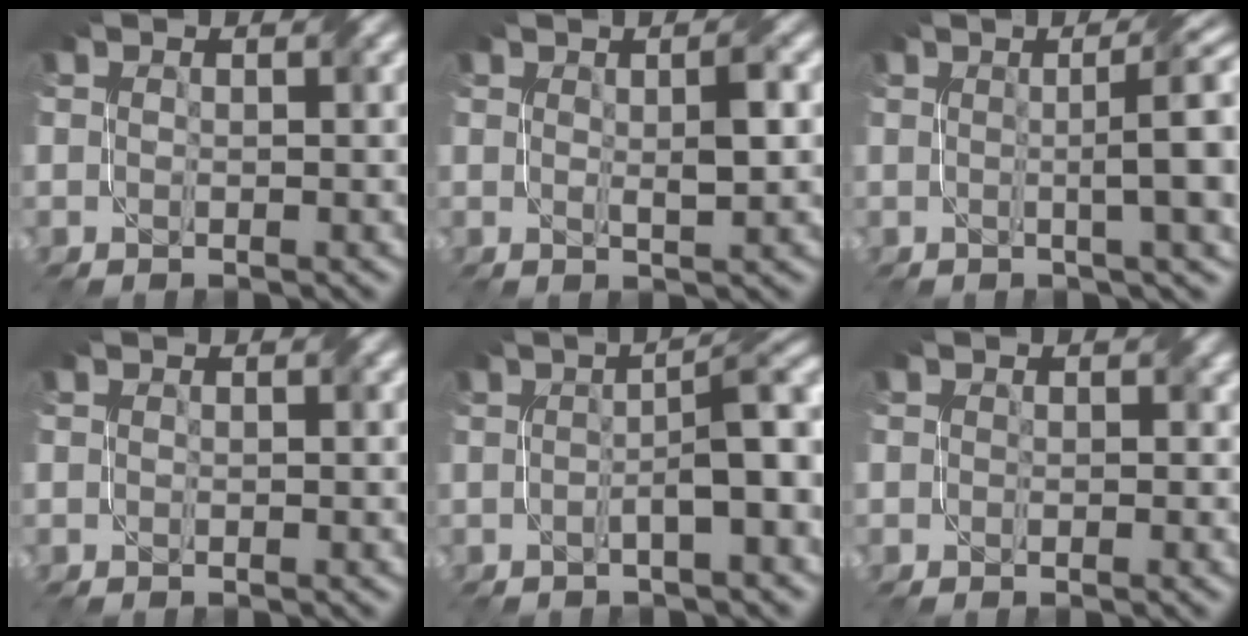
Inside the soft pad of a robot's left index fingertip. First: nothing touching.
{"total": 2.3, "force": [0.5, 0.3, 2.2], "torque": [-0.034, -0.001, 0.011]}
{"total": 7.8, "force": [0.9, 1.8, 7.5], "torque": [-0.076, 0.017, 0.010]}
{"total": 0.0}
{"total": 5.7, "force": [-0.3, 1.0, 5.6], "torque": [-0.074, 0.017, -0.008]}
{"total": 1.2, "force": [0.5, 0.9, 0.6], "torque": [-0.006, -0.001, 0.003]}